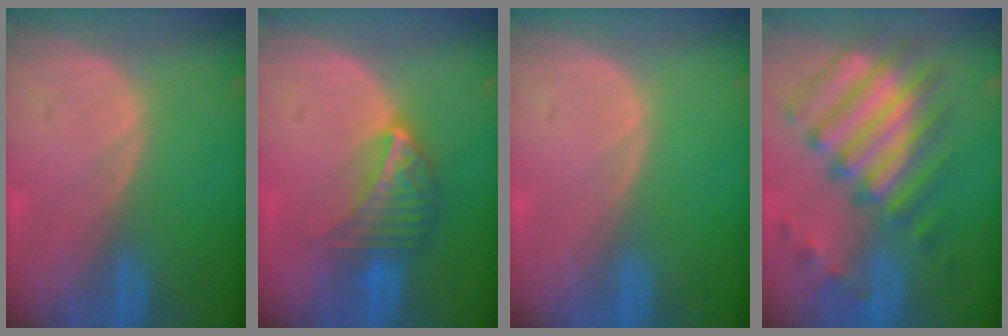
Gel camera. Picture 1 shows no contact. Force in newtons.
{"total": 7.1, "press": 6.3, "slide": 3.3}
{"total": 0.0}
{"total": 10.9, "press": 10.4, "slide": 3.4}